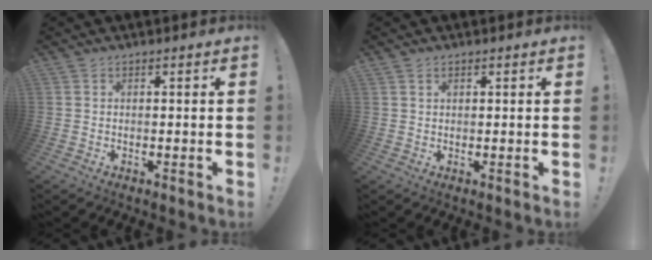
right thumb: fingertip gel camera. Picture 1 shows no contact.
{"total": 1.1, "force": [0.8, 0.7, 0.3], "torque": [0.001, -0.001, 0.014]}